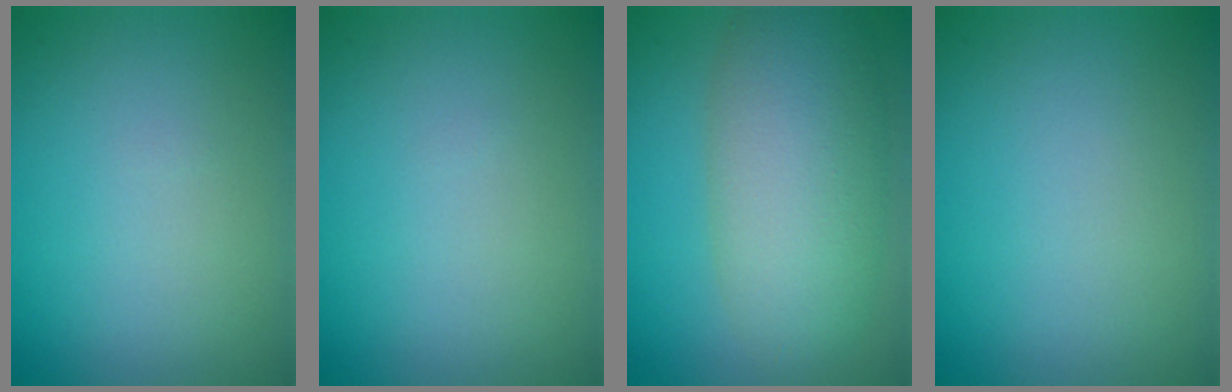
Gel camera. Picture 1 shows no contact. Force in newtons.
{"total": 0.0}
{"total": 8.0, "press": 8.0, "slide": 0.5}
{"total": 0.0}